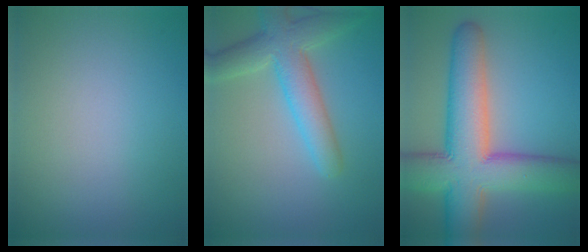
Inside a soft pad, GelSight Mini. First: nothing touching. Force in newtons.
{"total": 5.4, "press": 5.4, "slide": 0.1}
{"total": 12.2, "press": 12.2, "slide": 0.7}